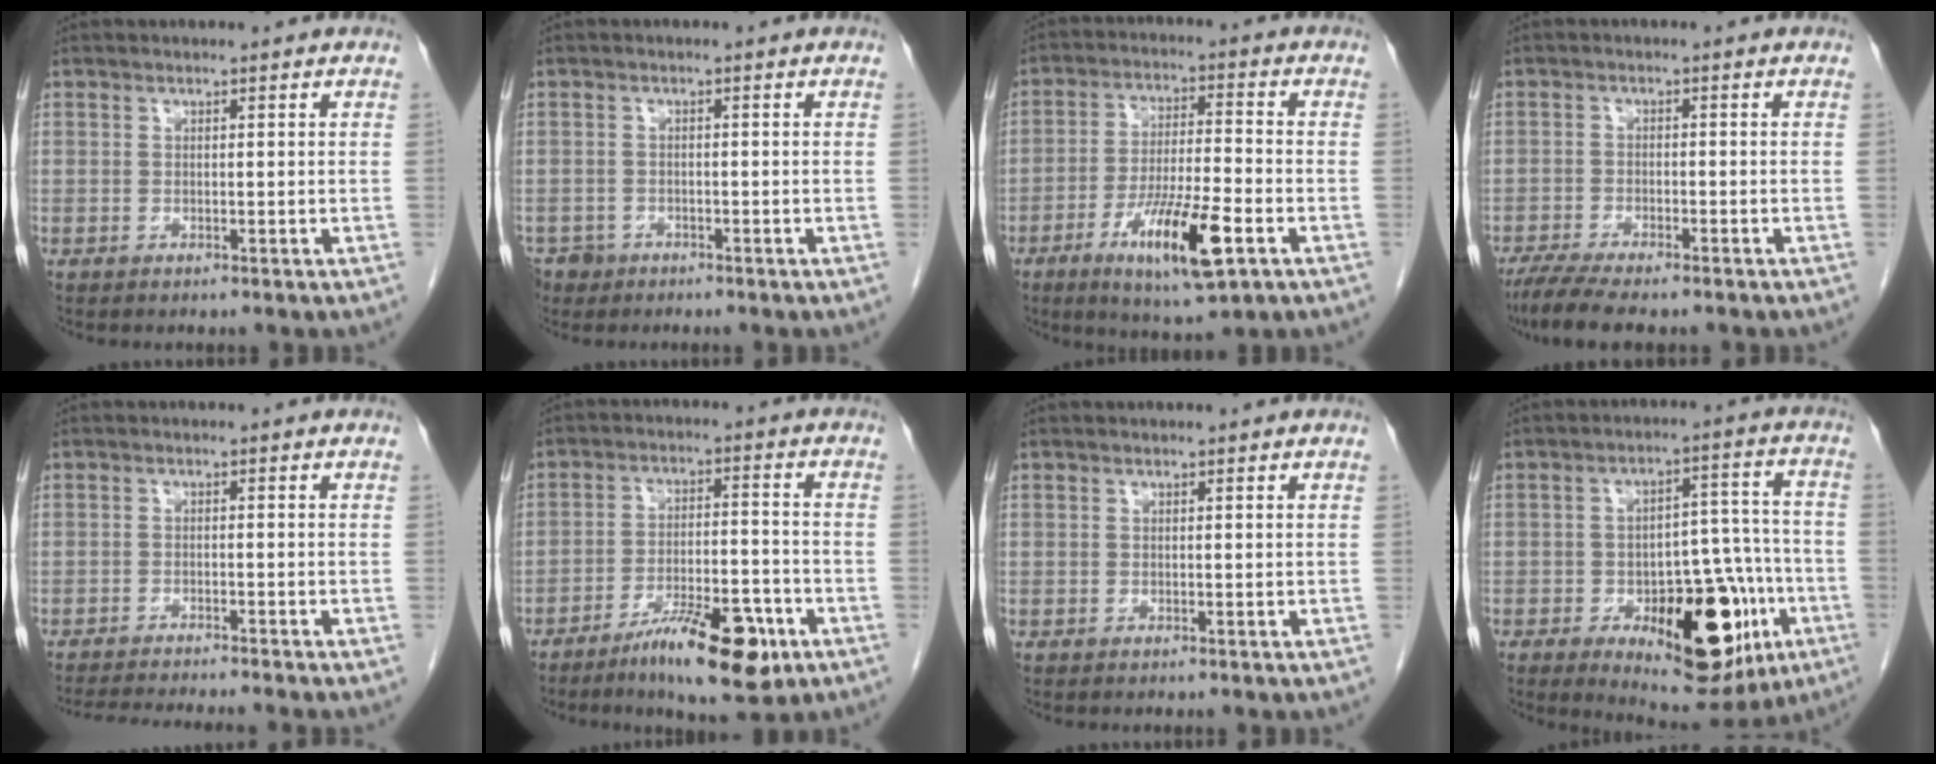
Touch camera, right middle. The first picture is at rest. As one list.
[{"total": 3.5, "force": [-2.5, 2.4, 0.3], "torque": [-0.005, 0.003, -0.041]}, {"total": 12.4, "force": [-5.6, 1.8, 10.8], "torque": [-0.197, -0.017, -0.093]}, {"total": 8.5, "force": [-7.0, 1.6, 4.6], "torque": [-0.076, -0.016, -0.113]}, {"total": 9.5, "force": [-8.7, -0.4, 3.6], "torque": [-0.043, -0.013, -0.132]}, {"total": 12.0, "force": [-7.1, 2.8, 9.2], "torque": [-0.146, -0.004, -0.108]}, {"total": 0.0}, {"total": 19.4, "force": [-7.5, 7.9, 16.1], "torque": [-0.191, 0.021, -0.089]}]